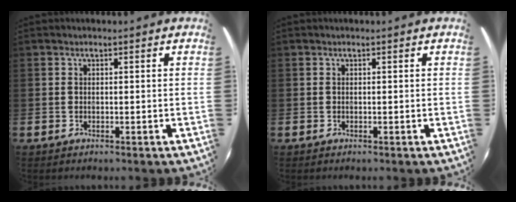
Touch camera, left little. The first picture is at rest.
{"total": 0.0}